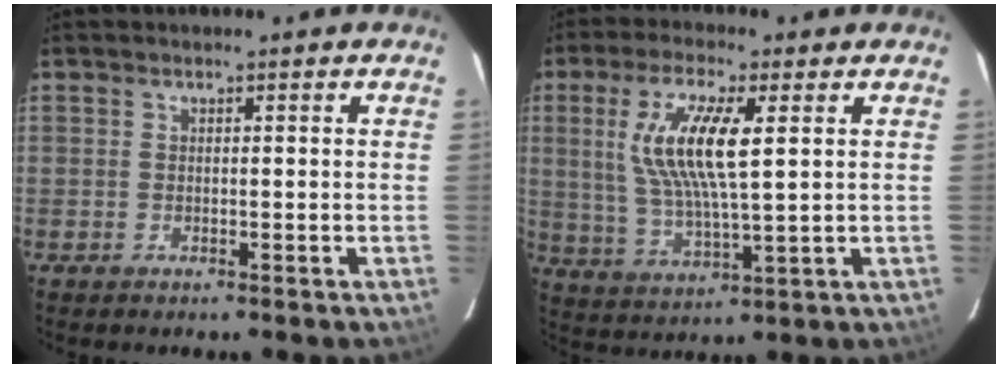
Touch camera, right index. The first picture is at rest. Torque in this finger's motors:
{"motor_torque": [0.50, 0.11, 0.44, 0.21]}